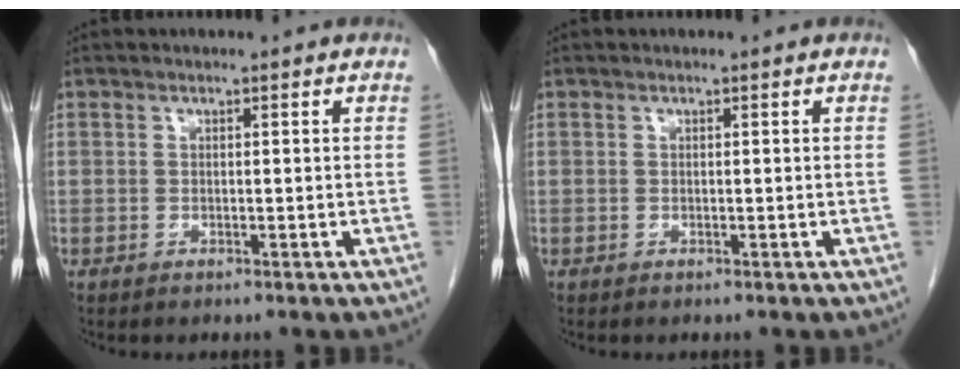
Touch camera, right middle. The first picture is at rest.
{"total": 0.0}